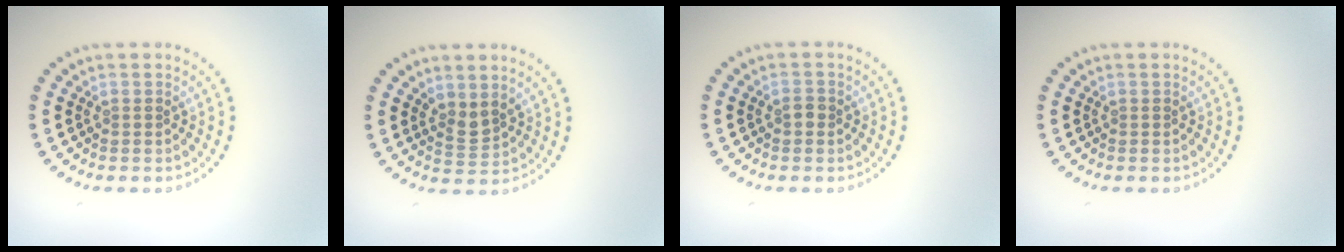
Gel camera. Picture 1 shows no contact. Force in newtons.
{"total": 1.8, "press": 1.4, "slide": 1.1}
{"total": 0.8, "press": 0.8, "slide": 0.1}
{"total": 0.0}